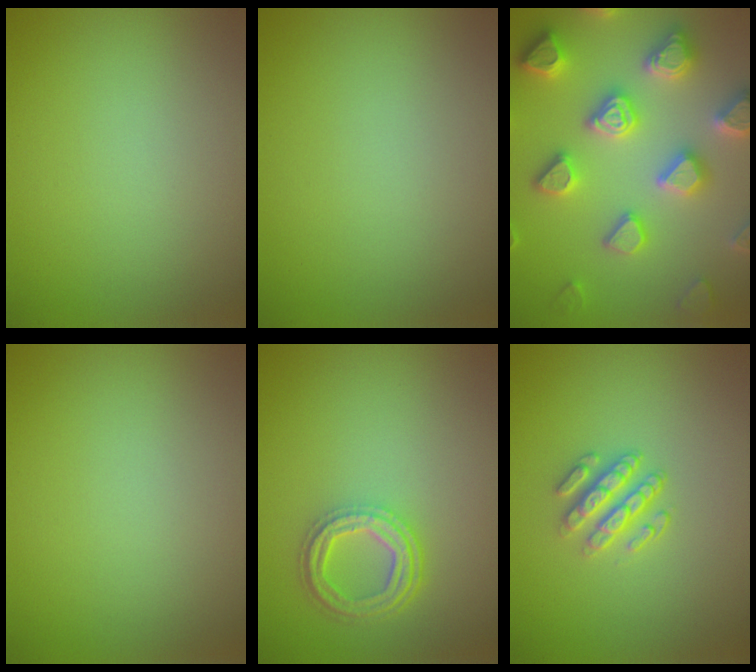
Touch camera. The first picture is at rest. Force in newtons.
{"total": 0.0}
{"total": 7.3, "press": 7.1, "slide": 1.7}
{"total": 0.0}
{"total": 3.9, "press": 3.1, "slide": 2.4}
{"total": 2.8, "press": 2.4, "slide": 1.5}